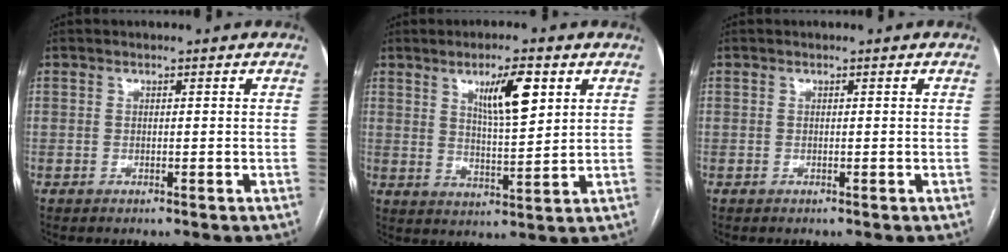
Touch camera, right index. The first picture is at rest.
{"total": 8.2, "force": [3.8, 1.5, 7.1], "torque": [-0.122, -0.003, 0.065]}
{"total": 0.0}